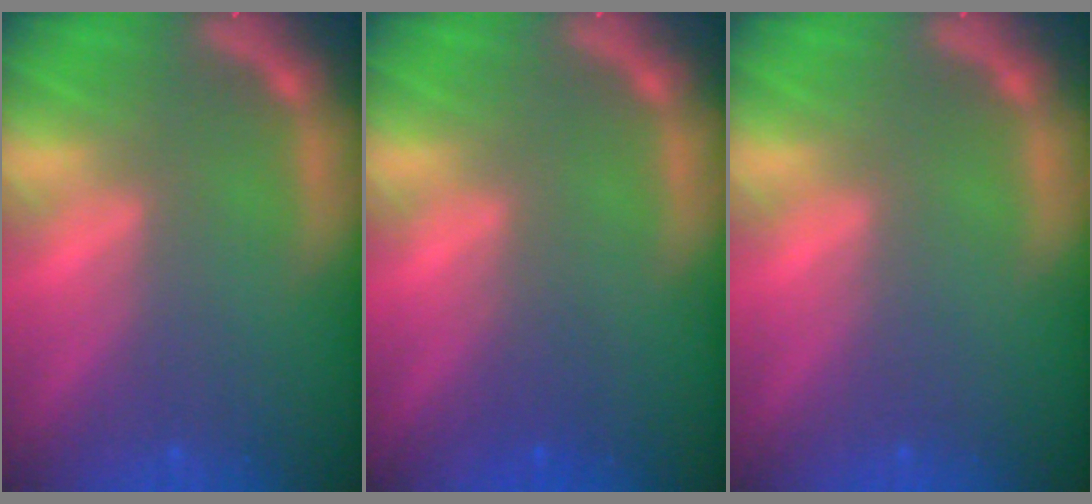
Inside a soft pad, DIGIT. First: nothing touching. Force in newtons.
{"total": 1.4}
{"total": 0.0}